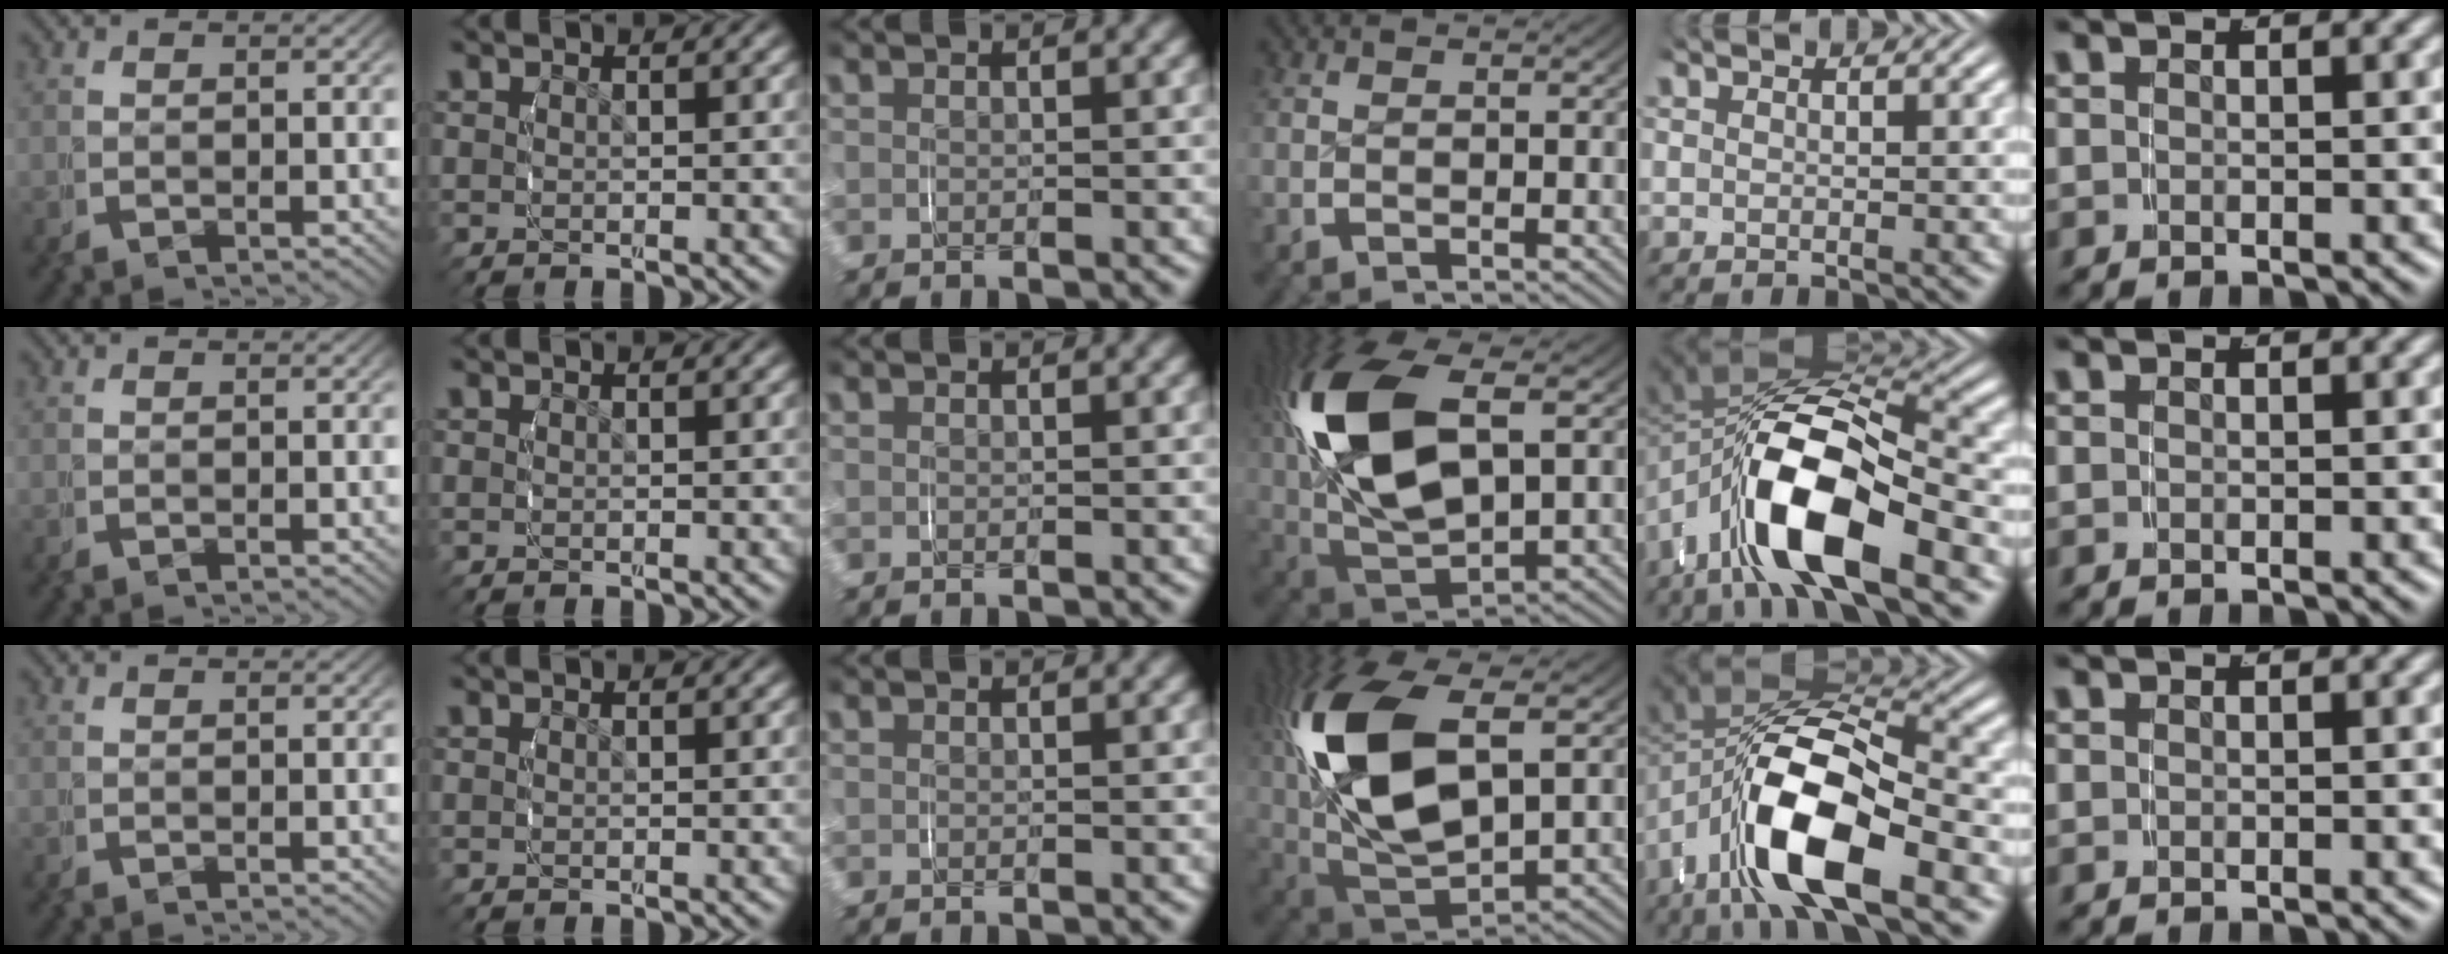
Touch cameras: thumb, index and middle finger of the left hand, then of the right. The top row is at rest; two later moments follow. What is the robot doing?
{"motion": "grasp_and_lifting", "object": "fork"}